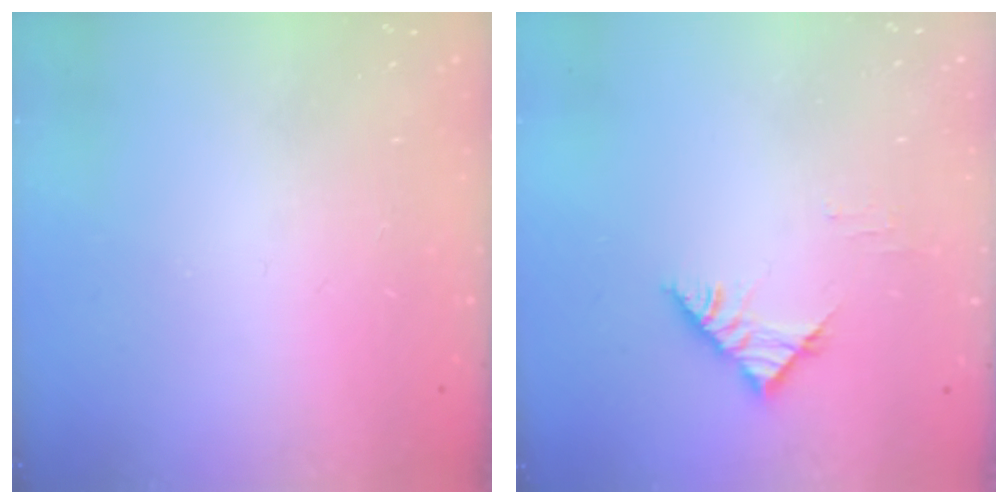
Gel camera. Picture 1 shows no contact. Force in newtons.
{"total": 5.3, "press": 5.3, "slide": 0.2}